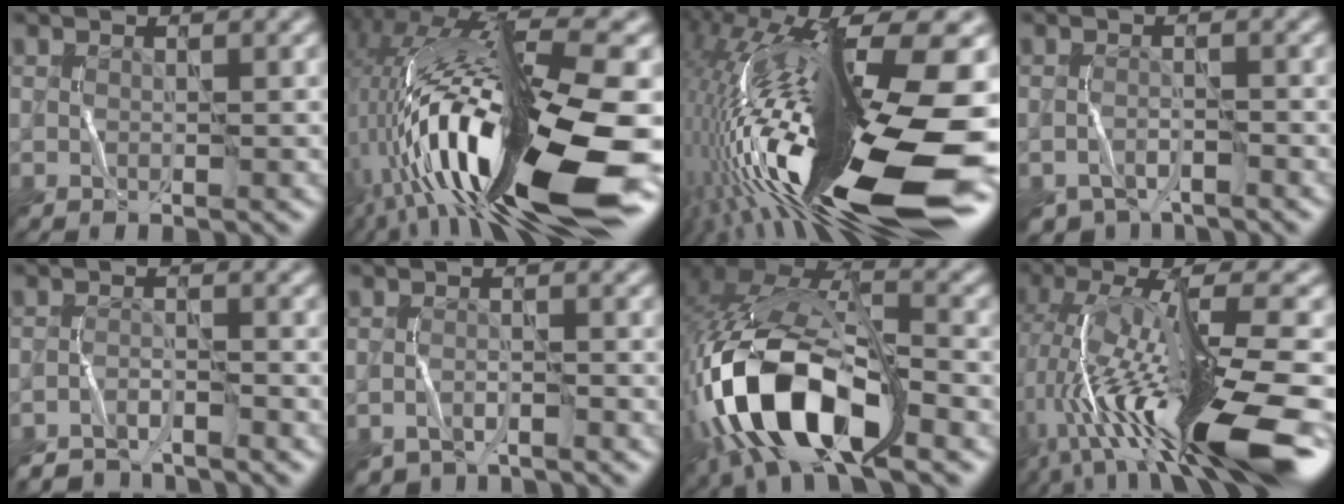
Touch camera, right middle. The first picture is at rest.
{"total": 18.6, "force": [-5.2, 4.5, 17.3], "torque": [-0.296, 0.027, -0.095]}
{"total": 20.0, "force": [-3.6, 4.6, 19.2], "torque": [-0.335, 0.002, -0.070]}
{"total": 2.5, "force": [-2.3, 0.8, 0.7], "torque": [-0.012, -0.001, -0.039]}
{"total": 2.8, "force": [-2.7, 0.4, 0.4], "torque": [-0.005, 0.000, -0.052]}
{"total": 1.6, "force": [-1.5, 0.4, 0.4], "torque": [-0.006, 0.000, -0.028]}
{"total": 15.4, "force": [-5.3, 7.4, 12.5], "torque": [-0.262, -0.005, -0.100]}
{"total": 14.3, "force": [-4.8, 3.2, 13.0], "torque": [-0.221, 0.005, -0.067]}